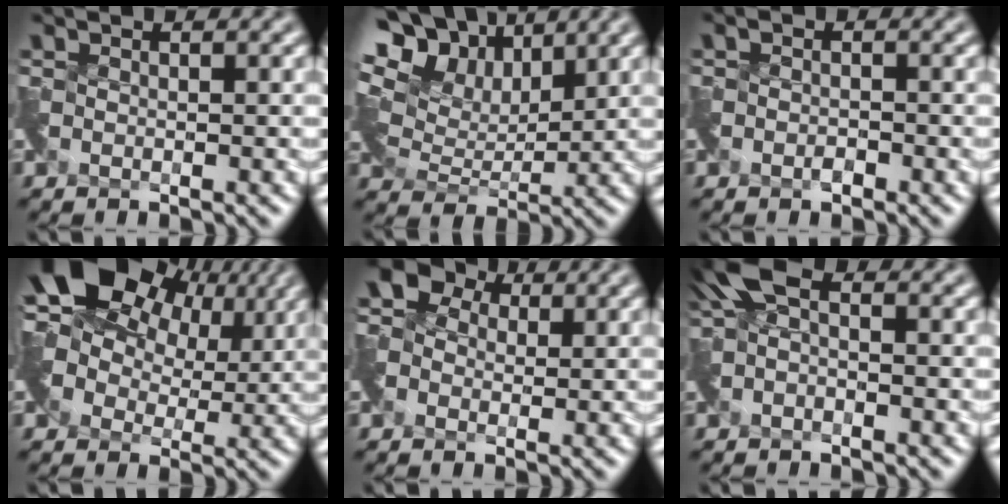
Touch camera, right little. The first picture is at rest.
{"total": 12.5, "force": [7.8, 7.3, 6.5], "torque": [-0.133, 0.037, 0.109]}
{"total": 0.9, "force": [-0.8, 0.4, 0.0], "torque": [-0.002, -0.007, -0.015]}
{"total": 12.8, "force": [6.1, 8.0, 8.0], "torque": [-0.133, 0.033, 0.093]}
{"total": 4.5, "force": [0.3, 3.8, 2.3], "torque": [-0.051, 0.013, 0.004]}
{"total": 2.7, "force": [-0.5, 1.5, 2.1], "torque": [-0.047, 0.002, -0.020]}